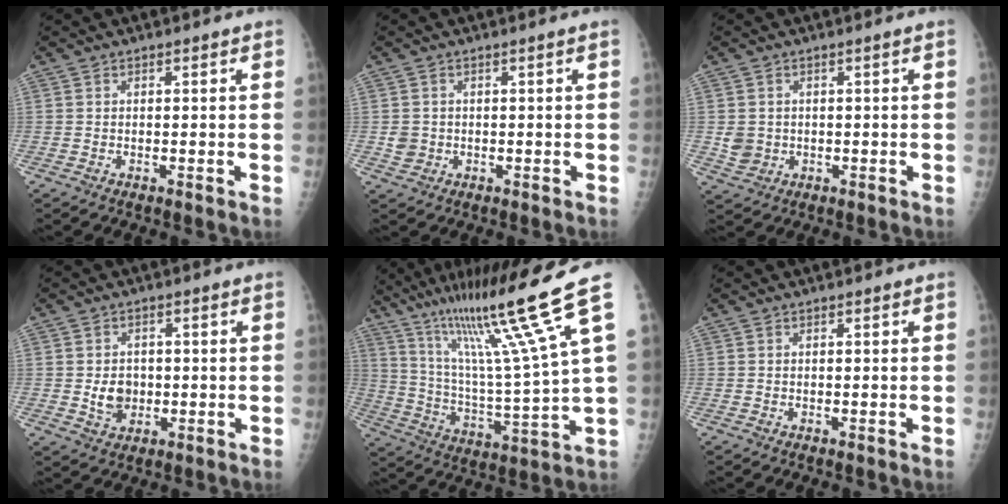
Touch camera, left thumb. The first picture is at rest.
{"total": 2.2, "force": [-0.1, 1.9, 1.0], "torque": [-0.014, 0.007, 0.004]}
{"total": 3.1, "force": [0.1, 2.7, 1.5], "torque": [-0.021, 0.004, 0.012]}
{"total": 5.0, "force": [-0.3, 4.1, 2.9], "torque": [-0.029, 0.000, 0.000]}
{"total": 19.9, "force": [13.0, -1.3, 15.0], "torque": [-0.234, -0.066, 0.227]}
{"total": 0.0}